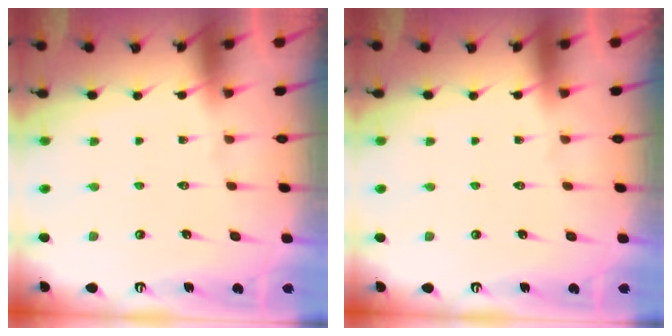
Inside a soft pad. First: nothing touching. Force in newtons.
{"total": 0.0}